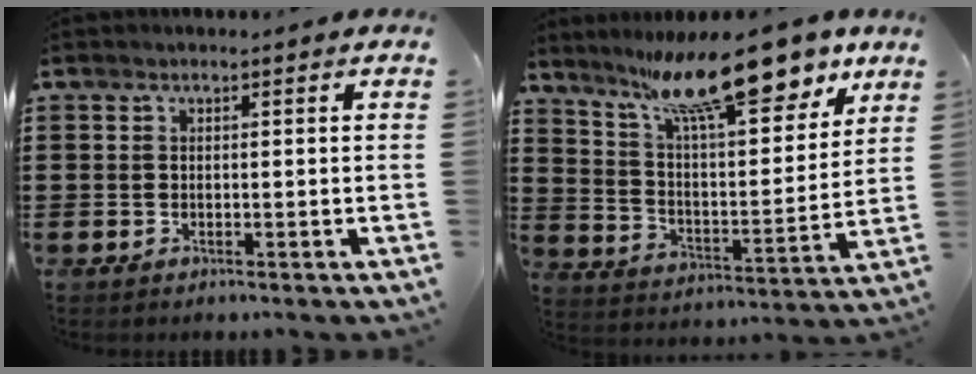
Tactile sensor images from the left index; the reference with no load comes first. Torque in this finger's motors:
{"motor_torque": [2.14, 0.00, 0.59, 0.13]}